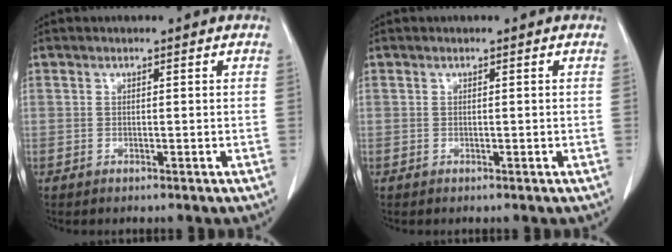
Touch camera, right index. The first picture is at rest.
{"total": 0.0}